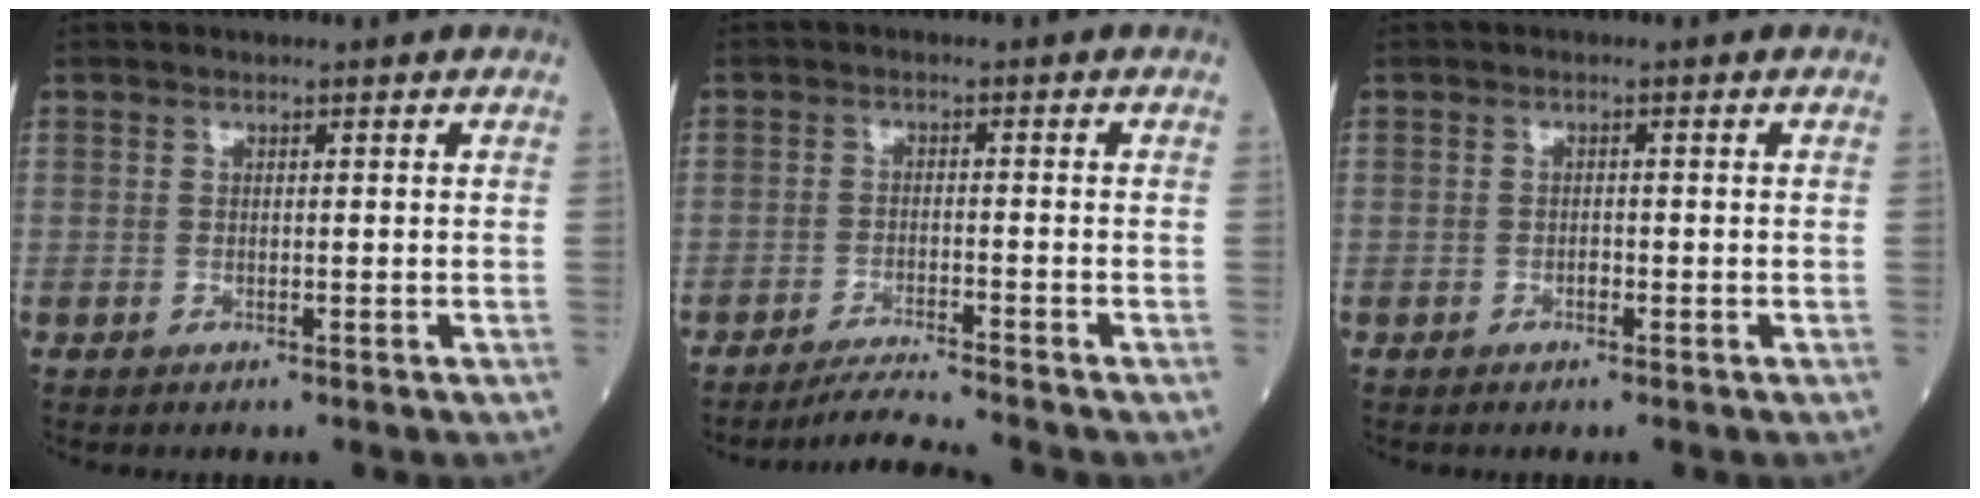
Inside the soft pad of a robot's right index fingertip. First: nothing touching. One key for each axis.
{"total": 4.5, "fx": -4.1, "fy": -1.6, "fz": 0.6, "tx": -0.017, "ty": -0.017, "tz": -0.075}
{"total": 0.8, "fx": -0.5, "fy": 0.4, "fz": 0.5, "tx": -0.008, "ty": 0.002, "tz": -0.009}